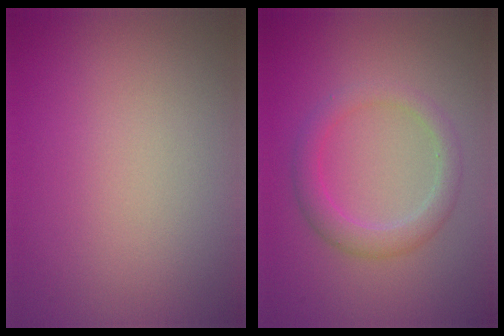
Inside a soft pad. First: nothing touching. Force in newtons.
{"total": 2.7, "press": 2.7, "slide": 0.2}